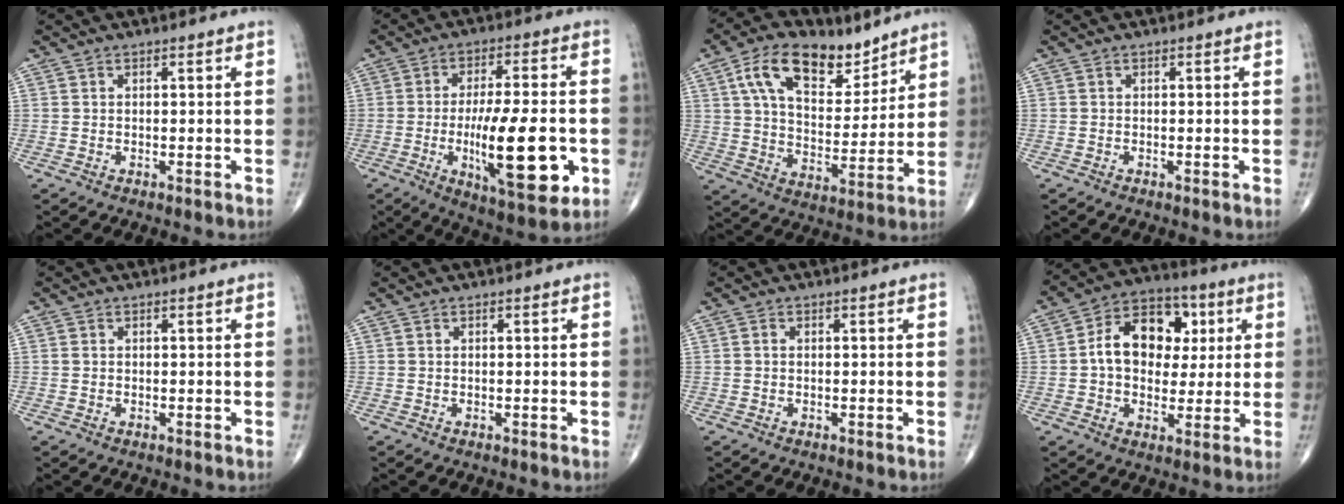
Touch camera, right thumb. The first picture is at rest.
{"total": 18.6, "force": [-4.2, 5.5, 17.3], "torque": [-0.271, -0.002, -0.055]}
{"total": 16.6, "force": [9.5, 9.0, 10.3], "torque": [-0.140, -0.034, 0.169]}
{"total": 0.0}
{"total": 0.5, "force": [0.1, 0.4, 0.3], "torque": [-0.006, 0.002, 0.003]}
{"total": 0.0}
{"total": 0.5, "force": [0.0, 0.4, 0.4], "torque": [-0.006, 0.001, -0.001]}
{"total": 14.7, "force": [2.3, 10.6, 10.0], "torque": [-0.118, 0.017, 0.030]}